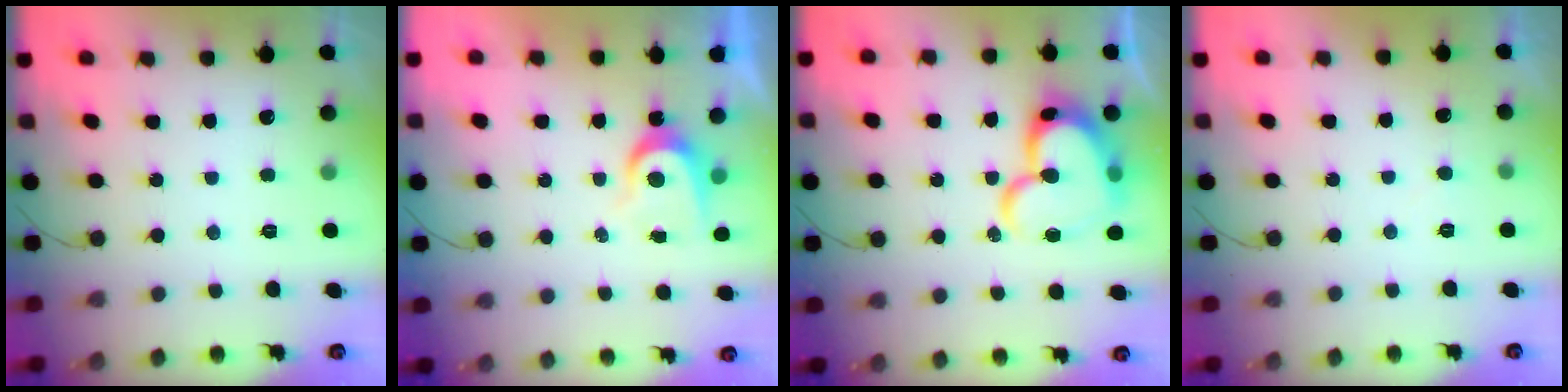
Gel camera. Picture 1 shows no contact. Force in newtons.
{"total": 5.8, "press": 5.8, "slide": 0.3}
{"total": 19.9, "press": 19.8, "slide": 2.3}
{"total": 2.6, "press": 2.6, "slide": 0.3}